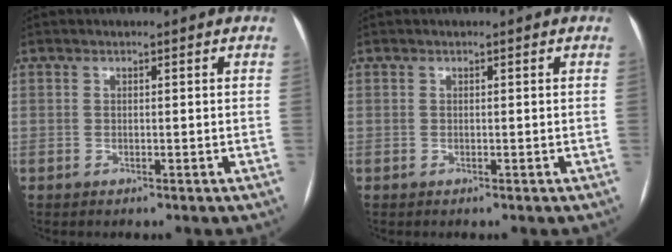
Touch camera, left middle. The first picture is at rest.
{"total": 0.0}